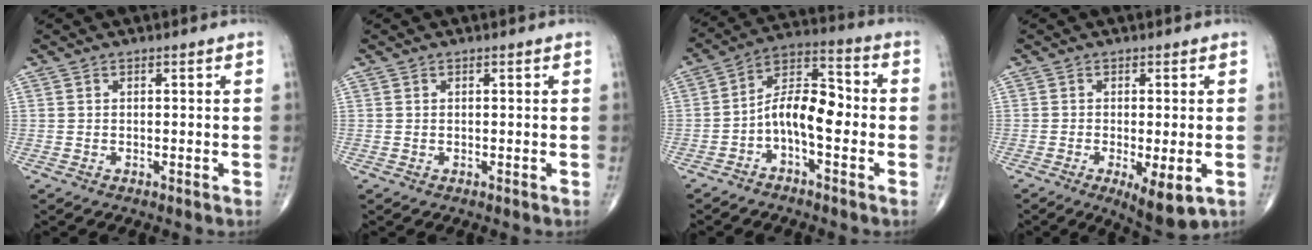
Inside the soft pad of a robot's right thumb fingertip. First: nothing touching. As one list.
[{"total": 0.0}, {"total": 10.7, "force": [-2.4, 5.1, 9.1], "torque": [-0.142, 0.048, -0.050]}, {"total": 7.2, "force": [-2.3, 2.2, 6.4], "torque": [-0.100, -0.020, -0.030]}]